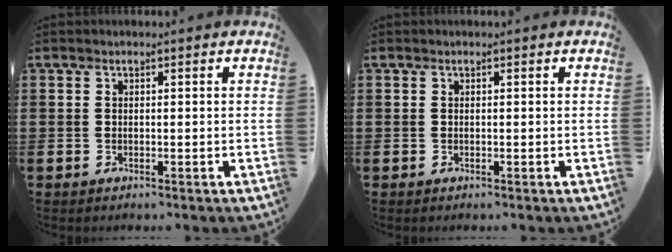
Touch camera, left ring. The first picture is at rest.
{"total": 0.0}